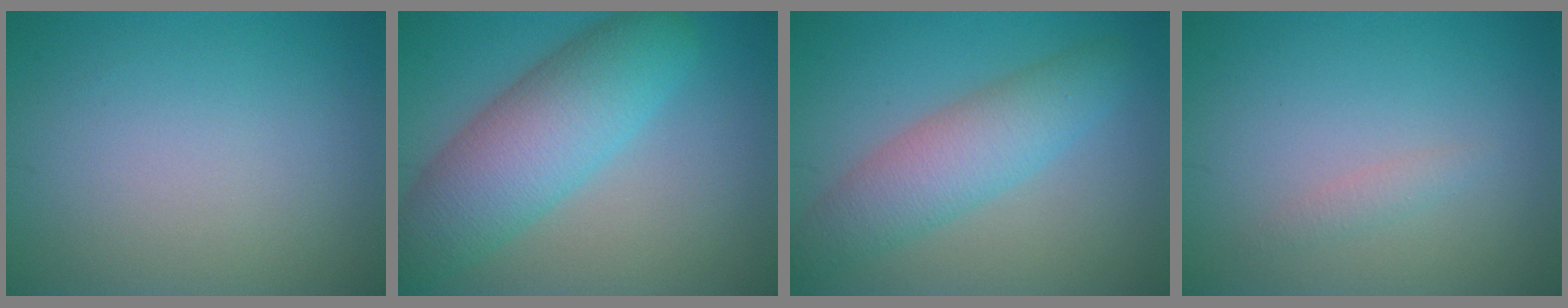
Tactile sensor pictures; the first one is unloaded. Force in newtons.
{"total": 8.2, "press": 8.2, "slide": 0.3}
{"total": 5.3, "press": 5.3, "slide": 0.2}
{"total": 0.9, "press": 0.9, "slide": 0.1}